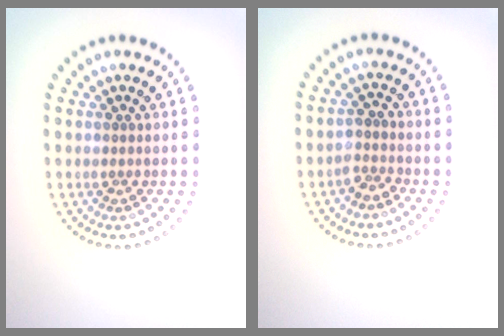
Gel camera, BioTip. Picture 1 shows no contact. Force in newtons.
{"total": 1.5, "press": 1.3, "slide": 0.7}